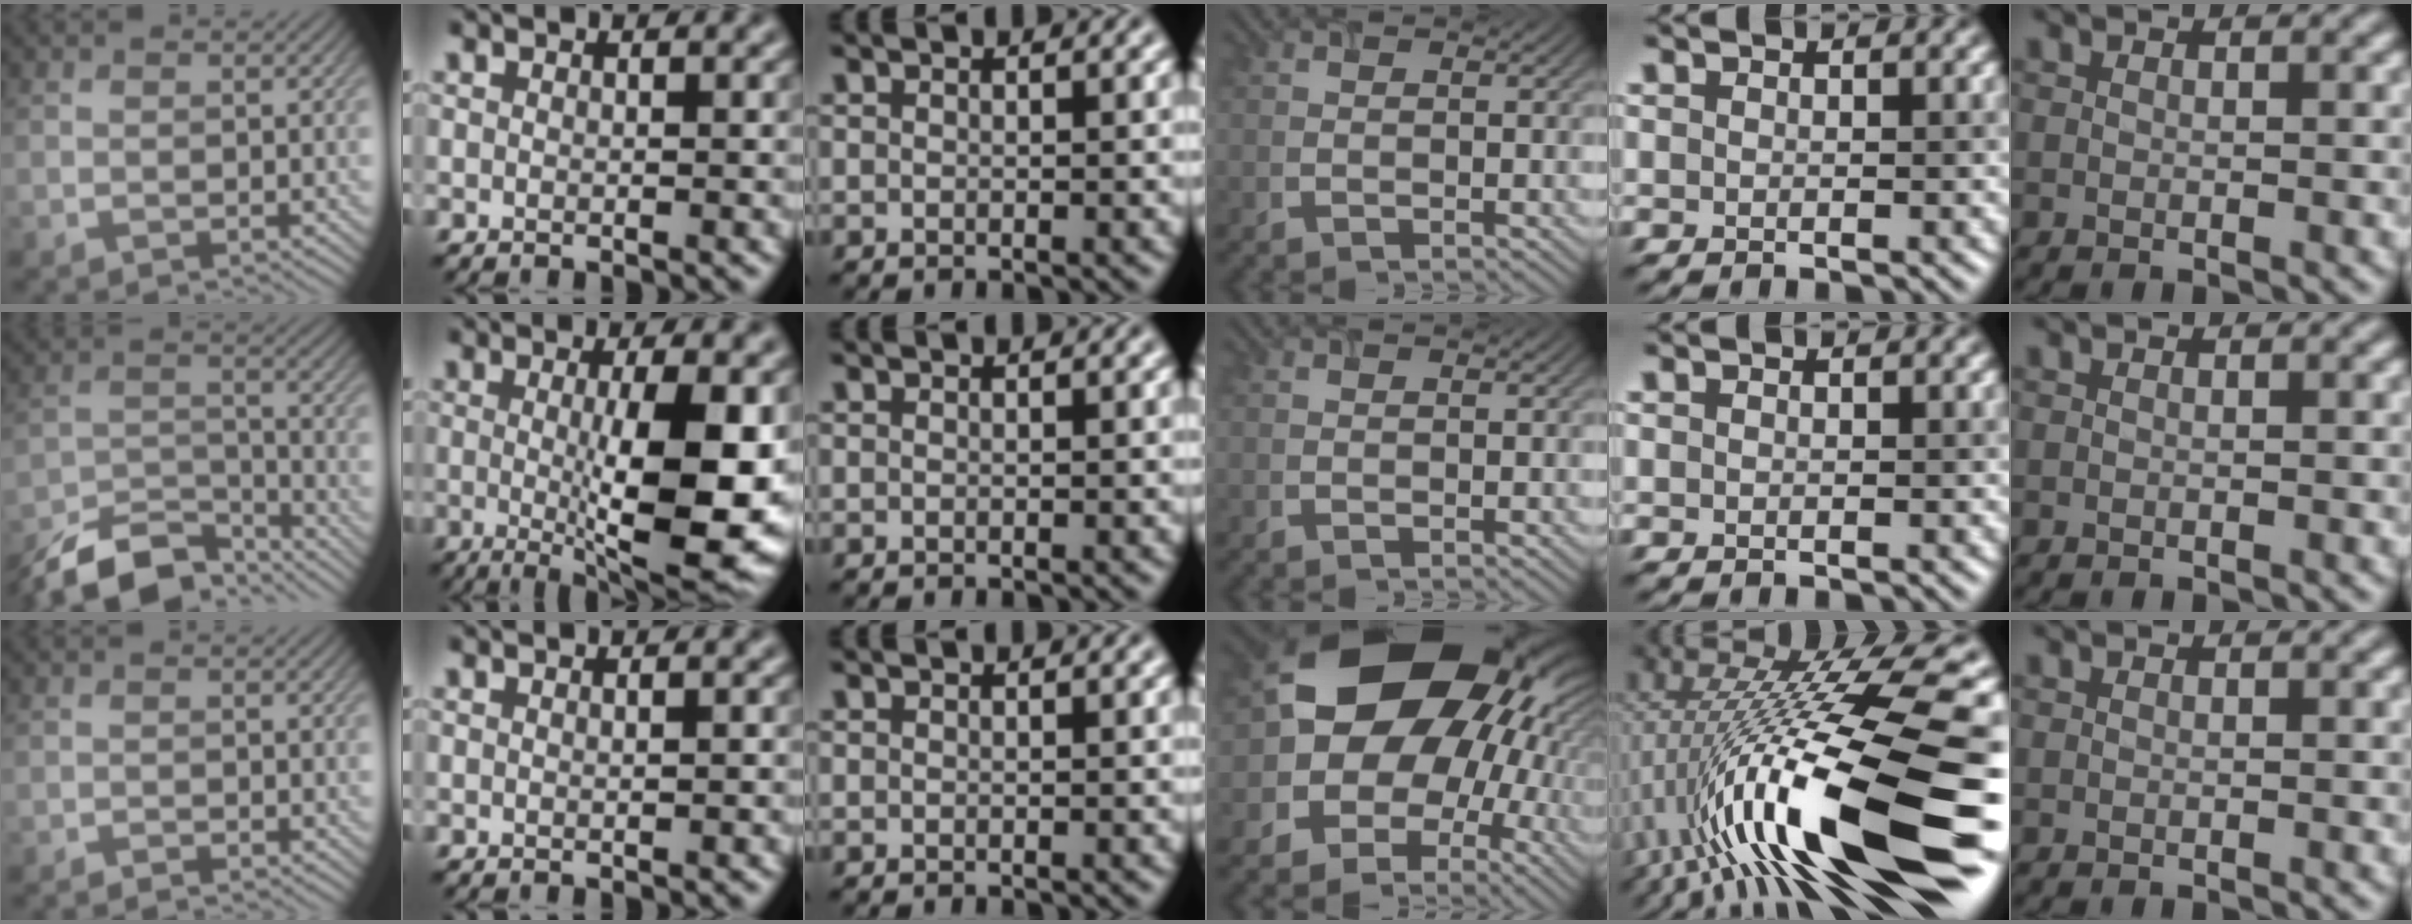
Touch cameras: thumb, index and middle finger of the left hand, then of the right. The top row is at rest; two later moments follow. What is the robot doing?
{"motion": "open", "object": "airpods case & airpods"}